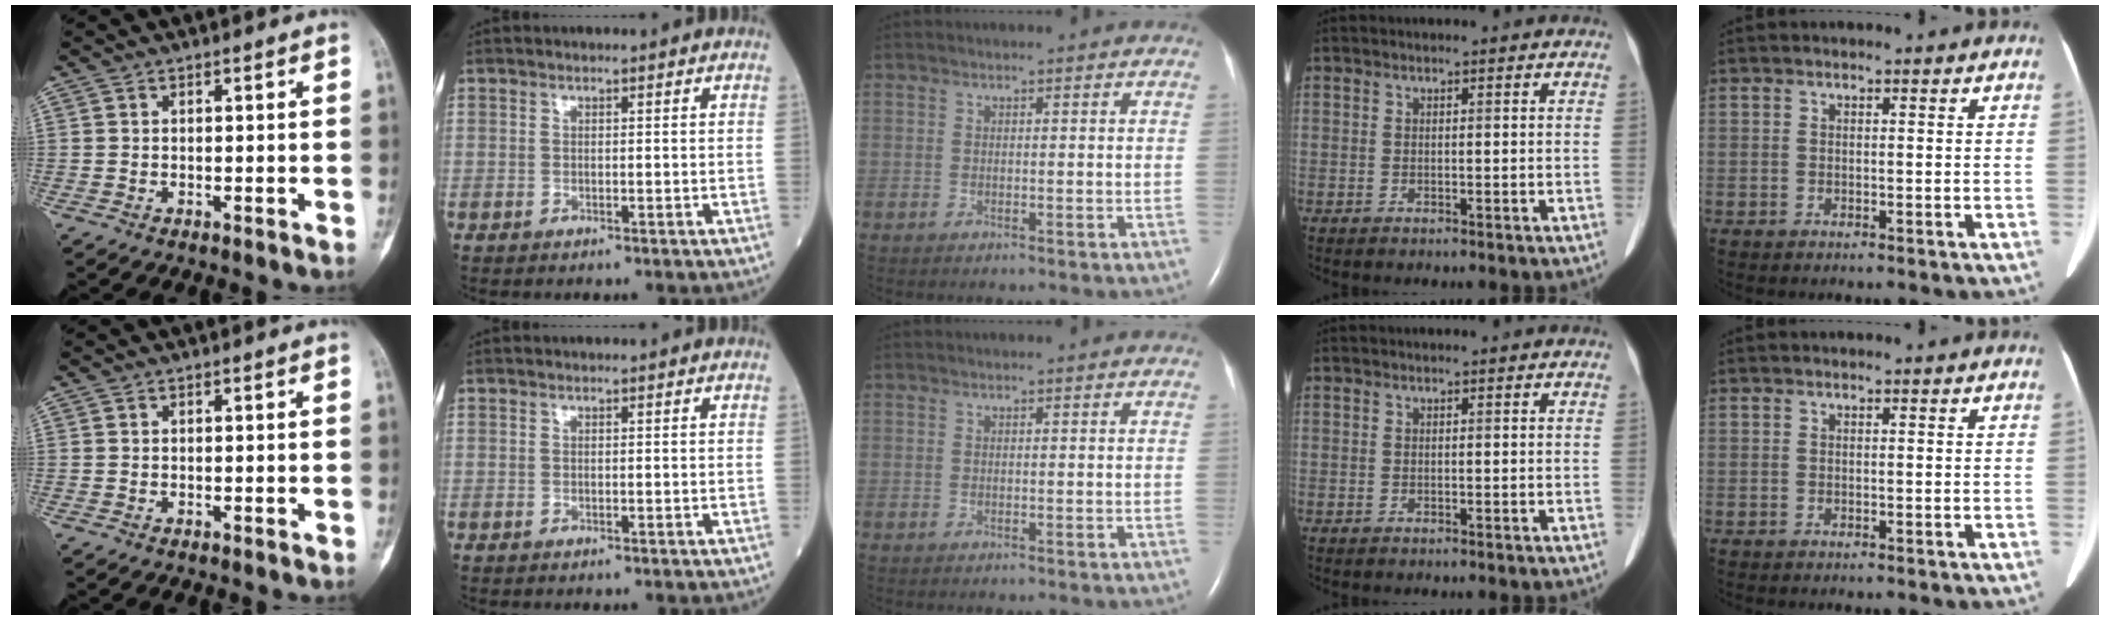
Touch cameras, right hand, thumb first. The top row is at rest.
{}